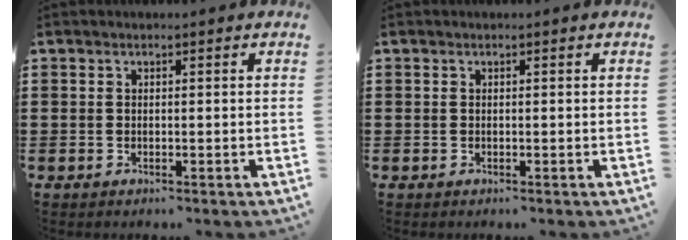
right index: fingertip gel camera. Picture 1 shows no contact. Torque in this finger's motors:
{"motor_torque": [-0.01, 0.01, 0.00, 0.00]}